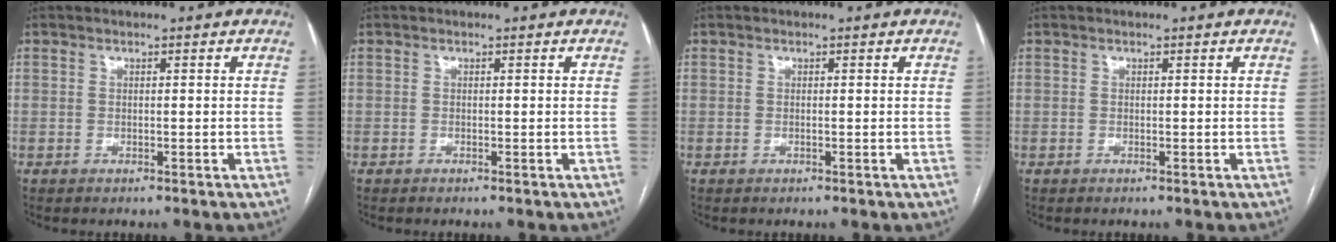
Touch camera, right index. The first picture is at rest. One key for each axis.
{"total": 0.0}
{"total": 0.0}
{"total": 0.0}